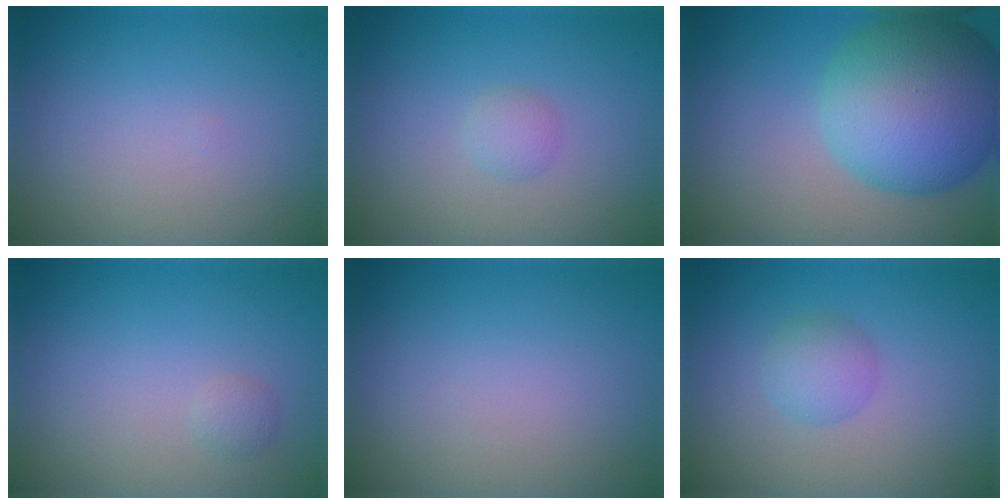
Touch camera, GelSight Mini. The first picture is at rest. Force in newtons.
{"total": 1.3, "press": 1.3, "slide": 0.1}
{"total": 13.1, "press": 13.1, "slide": 0.3}
{"total": 0.7, "press": 0.7, "slide": 0.1}
{"total": 0.0}
{"total": 2.3, "press": 2.3, "slide": 0.1}